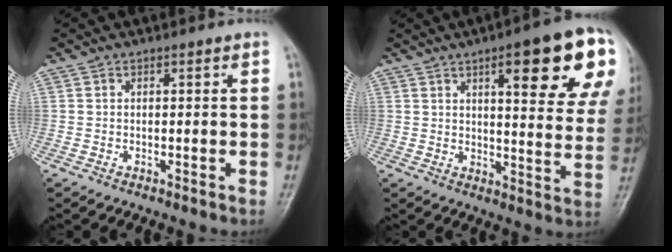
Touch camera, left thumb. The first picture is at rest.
{"total": 19.5, "force": [9.0, 4.9, 16.6], "torque": [-0.185, -0.025, 0.115]}